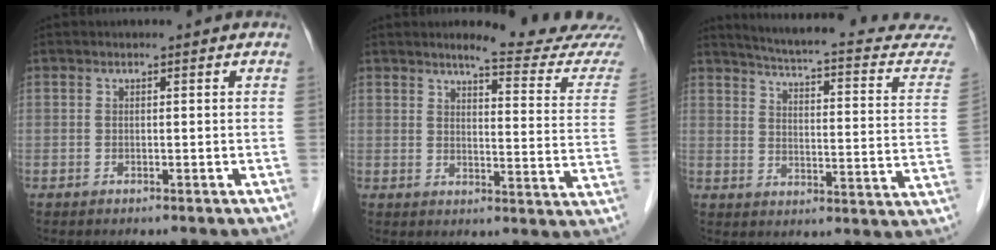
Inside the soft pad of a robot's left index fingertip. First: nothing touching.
{"total": 13.4, "force": [12.6, -0.7, 4.2], "torque": [-0.049, -0.086, 0.134]}
{"total": 21.2, "force": [19.2, 2.2, 8.6], "torque": [-0.115, -0.068, 0.220]}